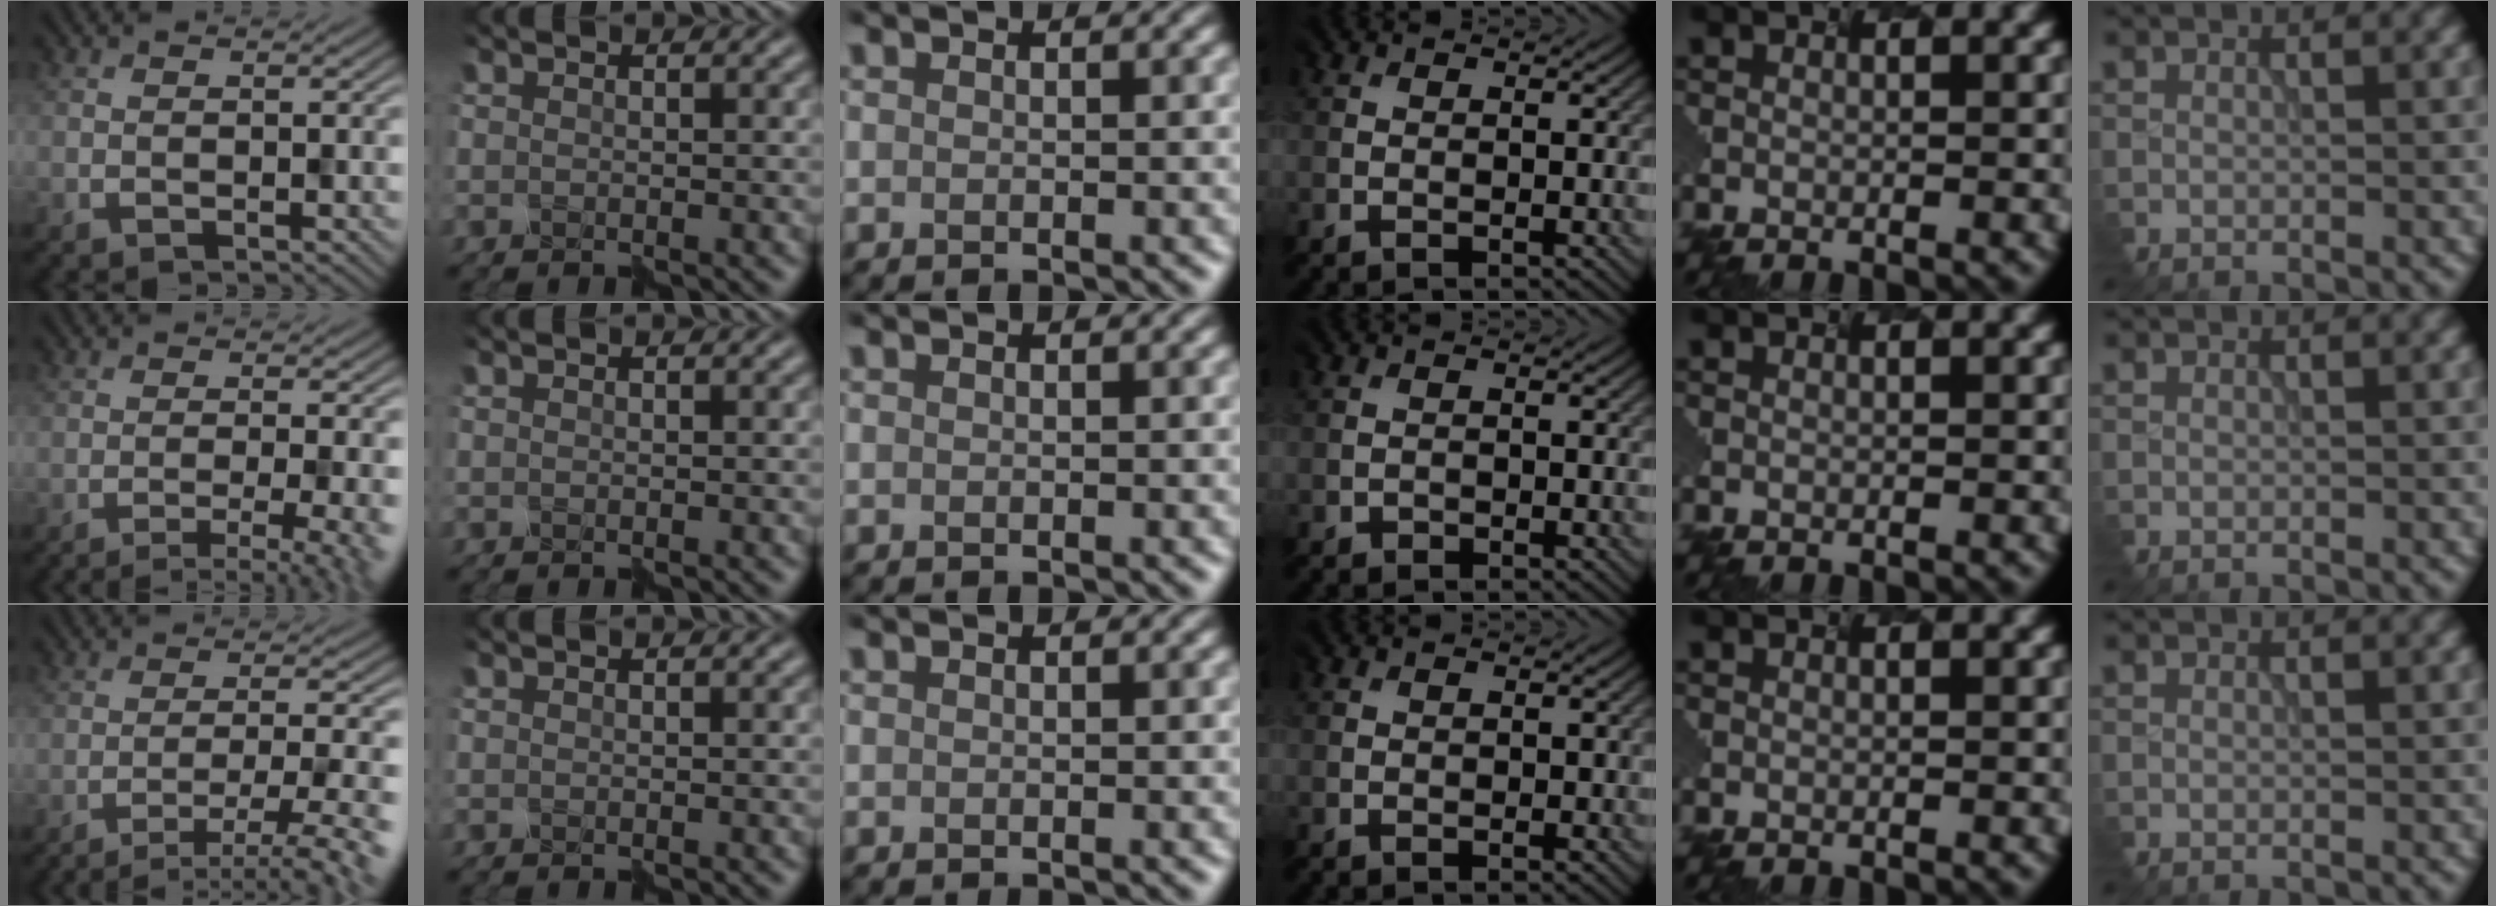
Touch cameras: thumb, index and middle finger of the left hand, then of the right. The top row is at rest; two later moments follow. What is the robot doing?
{"motion": "assemble", "object": "spray bottle"}